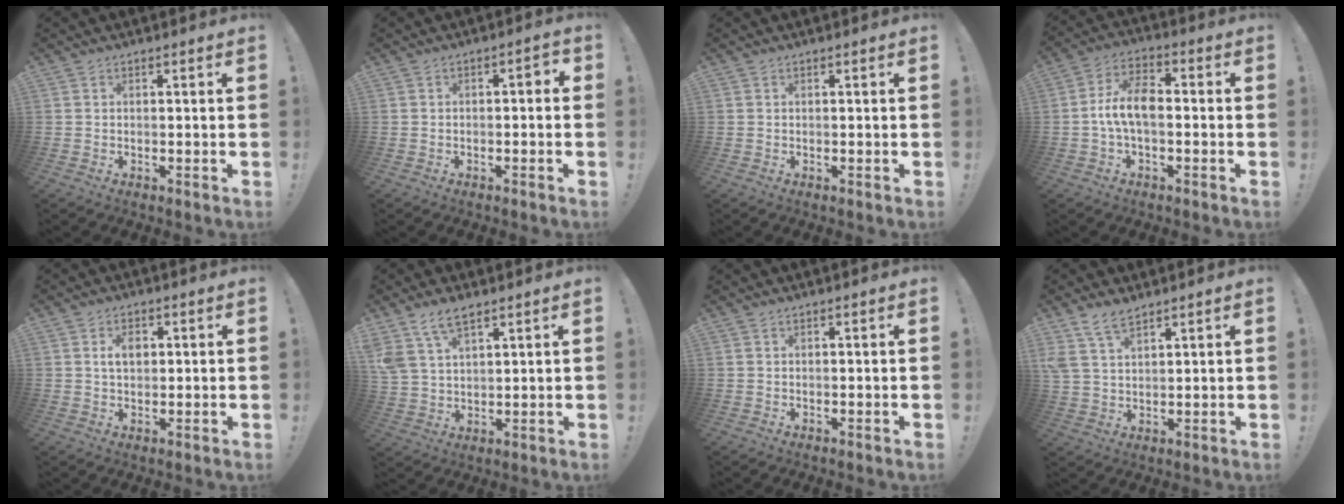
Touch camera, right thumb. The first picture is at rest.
{"total": 2.1, "force": [-1.4, 1.0, 1.2], "torque": [-0.018, 0.011, -0.026]}
{"total": 0.0}
{"total": 9.9, "force": [-1.2, 5.3, 8.3], "torque": [-0.176, 0.006, -0.021]}
{"total": 4.1, "force": [1.0, 2.8, 2.8], "torque": [-0.038, 0.001, 0.012]}
{"total": 8.8, "force": [6.1, 4.4, 4.6], "torque": [-0.088, -0.019, 0.120]}
{"total": 0.0}
{"total": 7.2, "force": [5.4, 3.3, 3.4], "torque": [-0.063, -0.020, 0.104]}